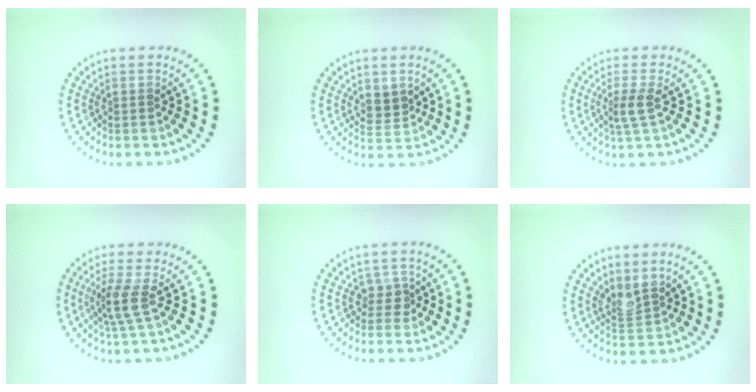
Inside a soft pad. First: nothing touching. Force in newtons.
{"total": 1.9, "press": 1.6, "slide": 1.0}
{"total": 2.1, "press": 1.6, "slide": 1.2}
{"total": 2.6, "press": 2.1, "slide": 1.6}
{"total": 1.7, "press": 1.3, "slide": 1.1}
{"total": 2.1, "press": 1.6, "slide": 1.4}